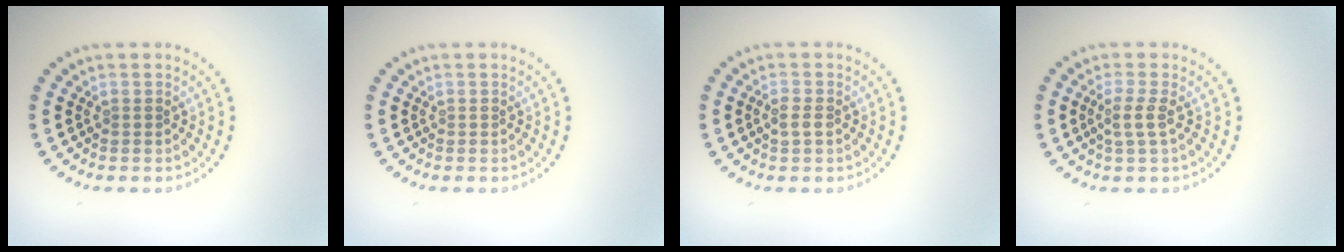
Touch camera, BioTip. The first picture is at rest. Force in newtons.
{"total": 0.0}
{"total": 1.2, "press": 1.2, "slide": 0.1}
{"total": 1.8, "press": 1.3, "slide": 1.2}